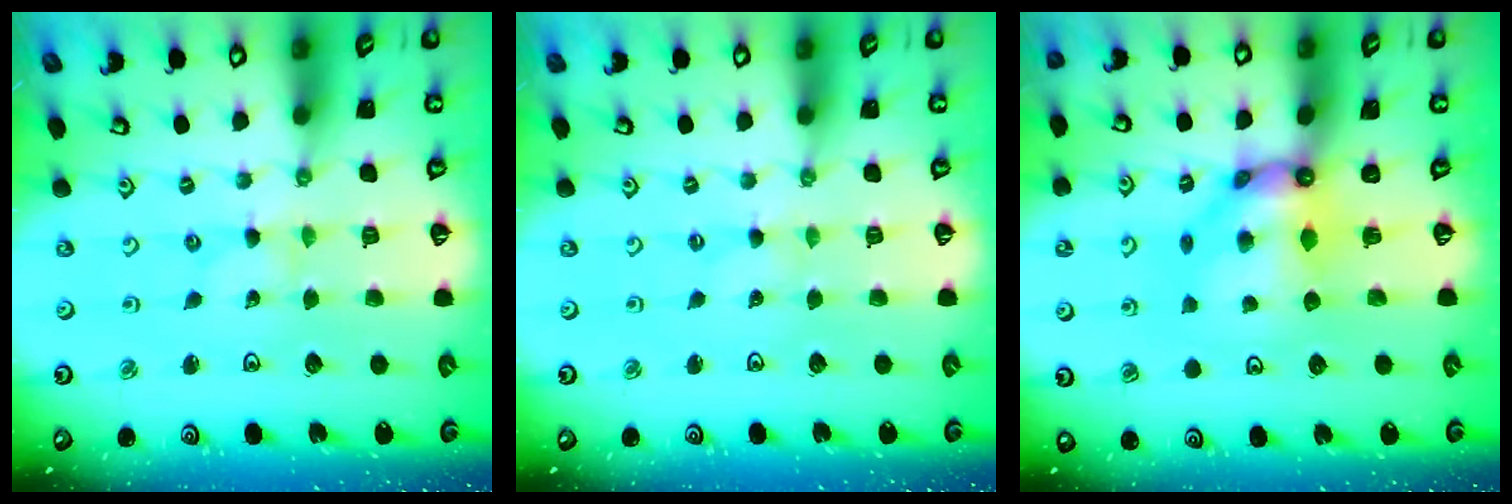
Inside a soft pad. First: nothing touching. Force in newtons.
{"total": 0.0}
{"total": 8.5, "press": 8.4, "slide": 0.9}